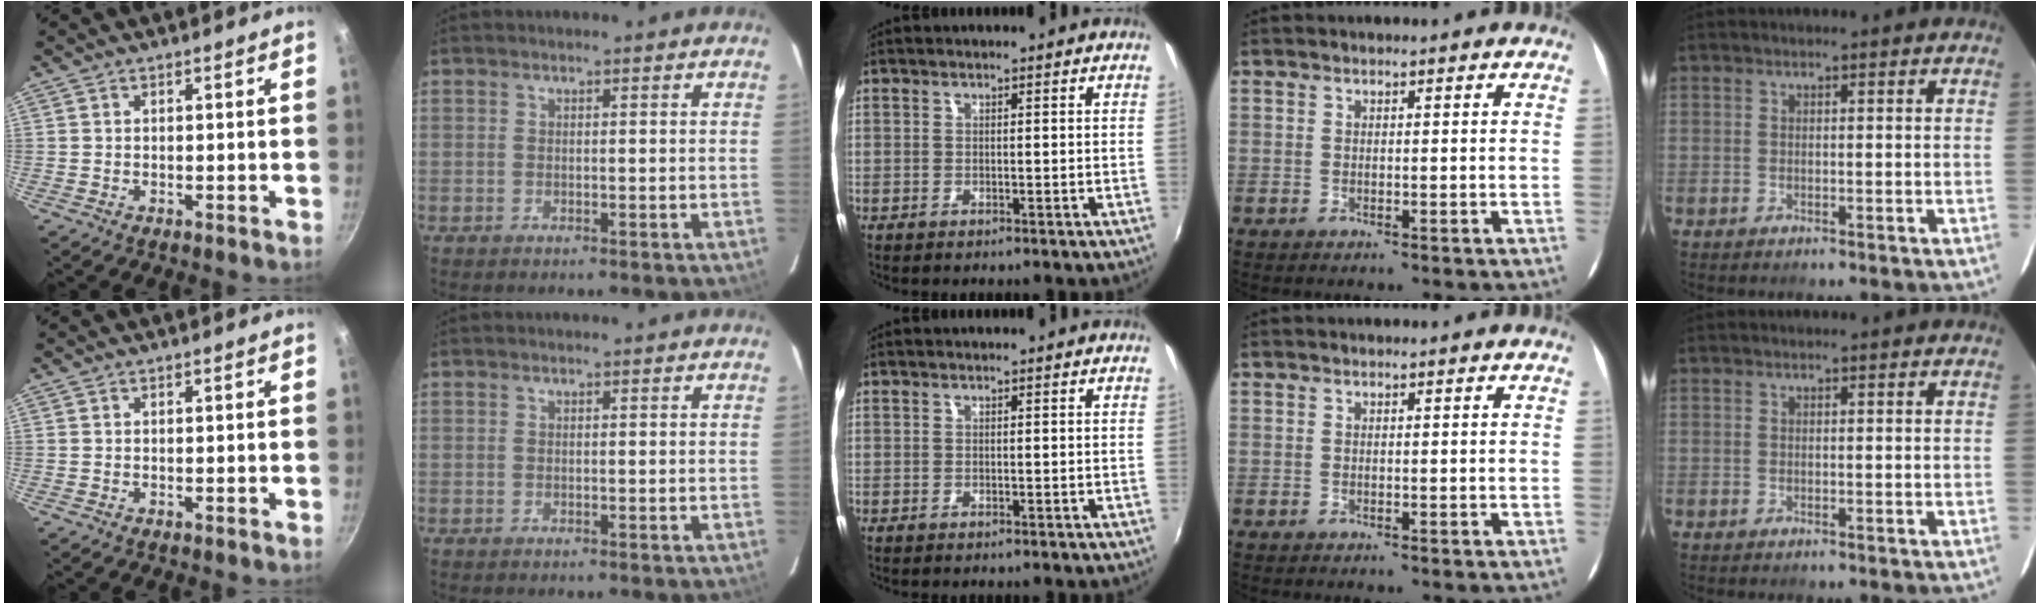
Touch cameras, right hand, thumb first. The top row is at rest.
{}